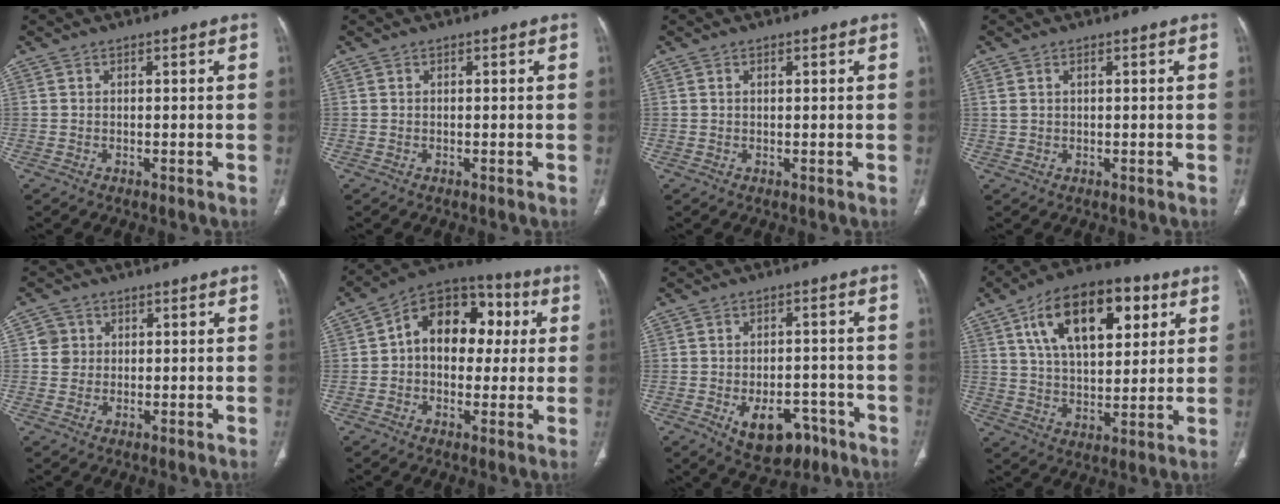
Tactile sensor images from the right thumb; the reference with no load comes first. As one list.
[{"total": 0.0}, {"total": 0.7, "force": [0.3, 0.3, 0.5], "torque": [-0.011, 0.003, 0.005]}, {"total": 1.6, "force": [0.6, 0.9, 1.1], "torque": [-0.032, 0.009, 0.020]}, {"total": 3.1, "force": [0.7, 3.0, 0.4], "torque": [0.014, 0.002, 0.008]}, {"total": 16.0, "force": [2.4, 11.2, 11.2], "torque": [-0.119, 0.033, 0.023]}, {"total": 10.0, "force": [-4.9, 6.2, 6.2], "torque": [-0.069, 0.028, -0.058]}, {"total": 20.1, "force": [8.0, 10.5, 15.2], "torque": [-0.213, -0.010, 0.130]}]